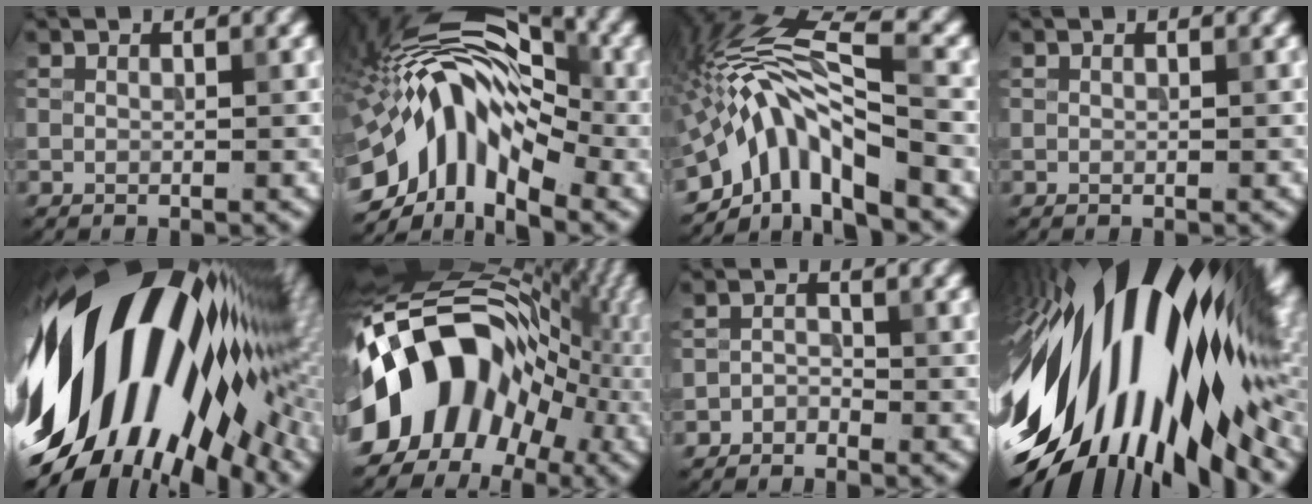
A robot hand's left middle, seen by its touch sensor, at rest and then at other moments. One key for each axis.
{"total": 14.2, "fx": -3.1, "fy": 7.1, "fz": 11.9, "tx": -0.183, "ty": 0.035, "tz": -0.072}
{"total": 10.8, "fx": -4.3, "fy": 3.0, "fz": 9.5, "tx": -0.159, "ty": 0.025, "tz": -0.079}
{"total": 0.0}
{"total": 18.8, "fx": -1.4, "fy": 11.0, "fz": 15.2, "tx": -0.269, "ty": -0.012, "tz": -0.043}
{"total": 17.1, "fx": -3.0, "fy": 11.9, "fz": 11.8, "tx": -0.200, "ty": 0.025, "tz": -0.067}
{"total": 1.3, "fx": -1.2, "fy": 0.6, "fz": 0.1, "tx": 0.001, "ty": 0.005, "tz": -0.025}
{"total": 18.3, "fx": -1.8, "fy": 9.2, "fz": 15.7, "tx": -0.260, "ty": 0.005, "tz": -0.058}